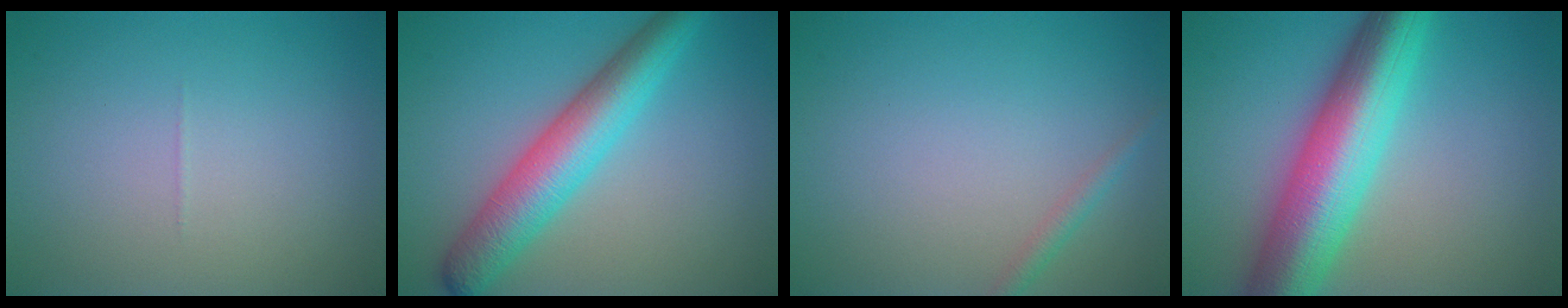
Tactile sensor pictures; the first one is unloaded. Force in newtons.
{"total": 6.4, "press": 6.4, "slide": 0.1}
{"total": 1.2, "press": 1.2, "slide": 0.0}
{"total": 10.7, "press": 10.7, "slide": 0.1}